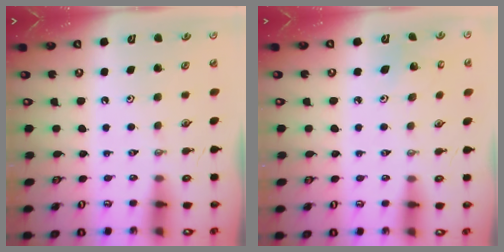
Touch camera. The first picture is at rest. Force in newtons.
{"total": 4.1, "press": 4.0, "slide": 1.1}